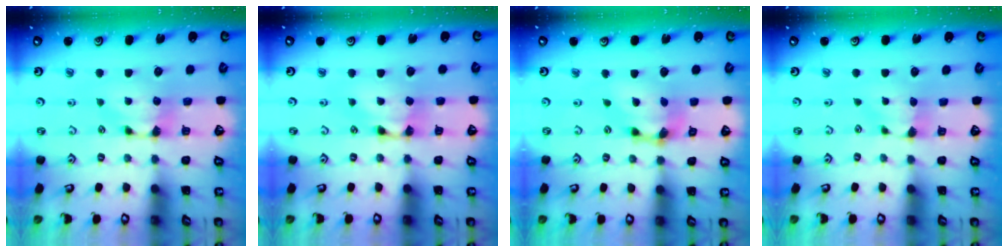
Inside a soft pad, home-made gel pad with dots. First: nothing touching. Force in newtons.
{"total": 2.2, "press": 2.2, "slide": 0.1}
{"total": 5.7, "press": 5.3, "slide": 2.2}
{"total": 0.6, "press": 0.2, "slide": 0.5}